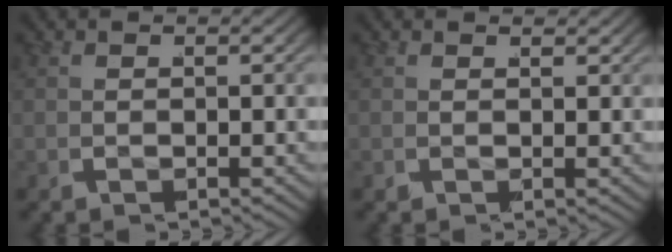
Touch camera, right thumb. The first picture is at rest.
{"total": 0.8, "force": [0.8, -0.3, -0.1], "torque": [-0.002, -0.002, 0.013]}